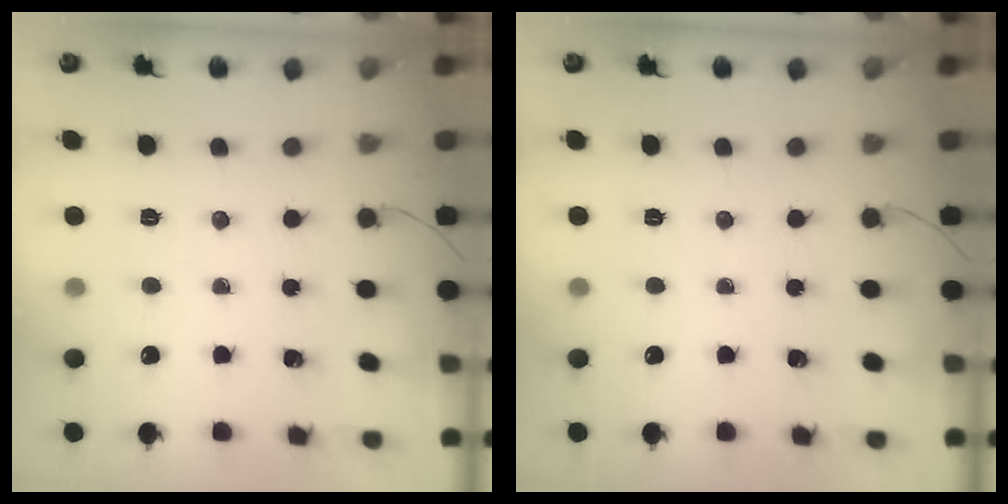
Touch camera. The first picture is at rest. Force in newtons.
{"total": 0.0}